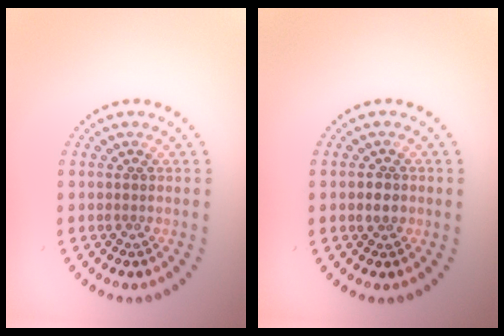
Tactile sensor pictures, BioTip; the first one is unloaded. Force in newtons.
{"total": 1.4, "press": 1.4, "slide": 0.3}